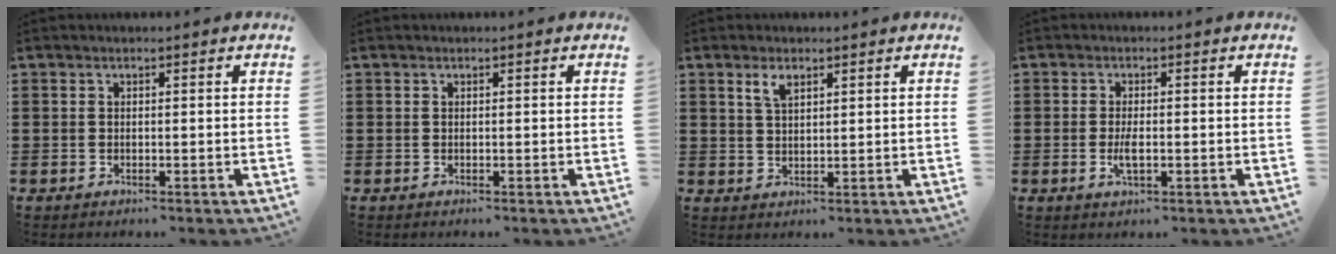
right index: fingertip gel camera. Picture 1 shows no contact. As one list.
[{"total": 0.0}, {"total": 2.6, "force": [1.6, 1.1, 1.7], "torque": [-0.037, 0.005, 0.028]}, {"total": 2.8, "force": [-0.6, 0.9, 2.6], "torque": [-0.054, -0.003, -0.012]}]